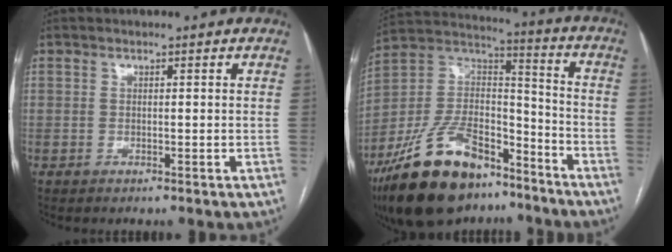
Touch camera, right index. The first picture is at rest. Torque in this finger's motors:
{"motor_torque": [0.33, -0.84, -0.27, -0.21]}